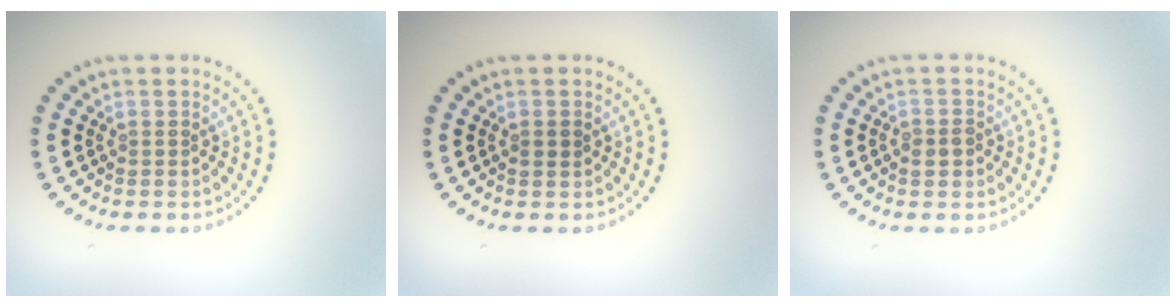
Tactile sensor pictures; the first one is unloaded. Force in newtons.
{"total": 0.8, "press": 0.8, "slide": 0.3}
{"total": 1.6, "press": 1.4, "slide": 0.7}